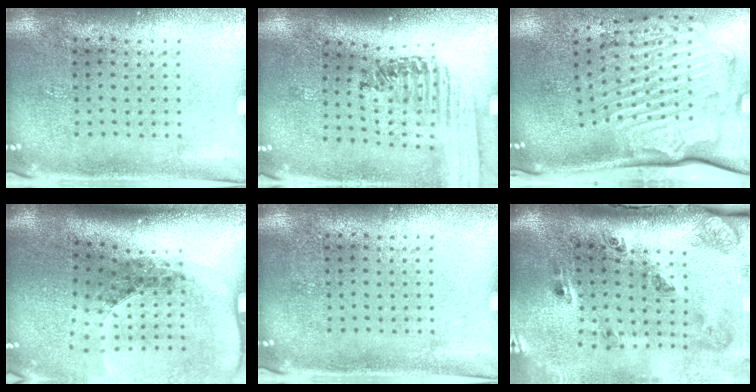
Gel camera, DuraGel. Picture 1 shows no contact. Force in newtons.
{"total": 1.3, "press": 1.3, "slide": 0.1}
{"total": 2.6, "press": 2.2, "slide": 1.4}
{"total": 2.6, "press": 1.9, "slide": 1.8}
{"total": 0.0}
{"total": 3.4, "press": 2.1, "slide": 2.6}